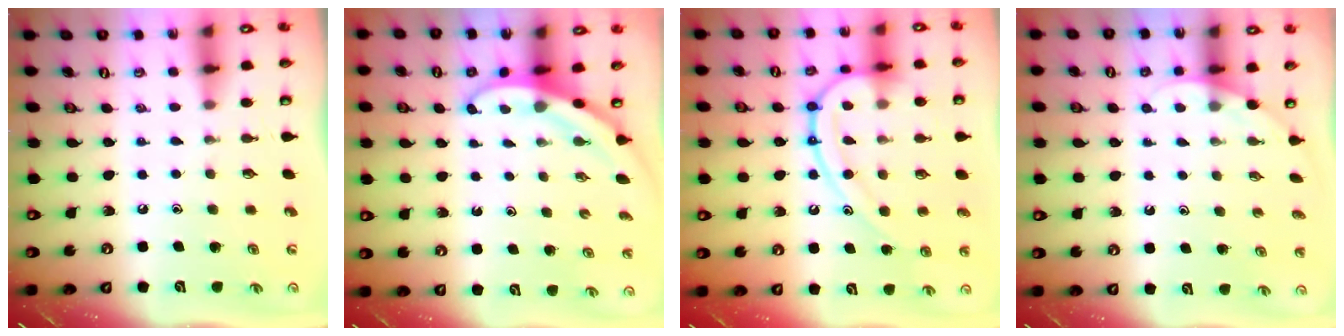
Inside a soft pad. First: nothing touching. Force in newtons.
{"total": 3.2, "press": 3.2, "slide": 0.1}
{"total": 16.5, "press": 16.4, "slide": 1.6}
{"total": 2.8, "press": 2.8, "slide": 0.1}